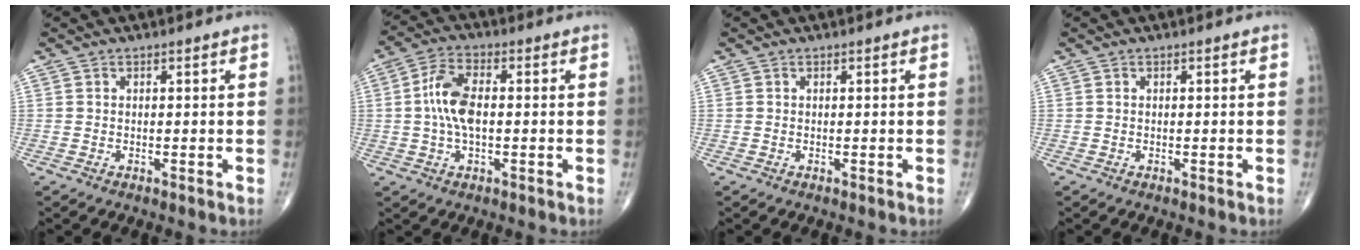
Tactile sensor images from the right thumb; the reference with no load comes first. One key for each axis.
{"total": 8.3, "fx": 0.1, "fy": 4.0, "fz": 7.3, "tx": -0.152, "ty": 0.016, "tz": -0.004}
{"total": 0.0}
{"total": 0.0}